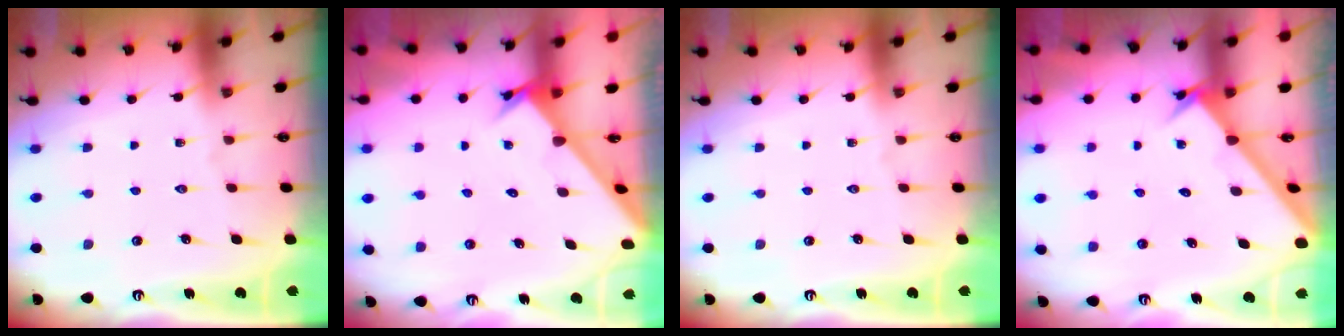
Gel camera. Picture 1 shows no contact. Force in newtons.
{"total": 2.2, "press": 2.2, "slide": 0.1}
{"total": 0.0}
{"total": 2.2, "press": 2.2, "slide": 0.2}